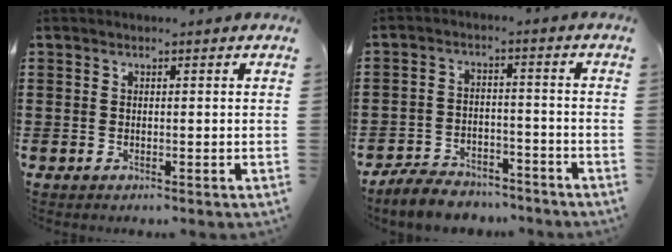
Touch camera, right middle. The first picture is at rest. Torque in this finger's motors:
{"motor_torque": [0.38, -0.34, 0.09, 0.04]}